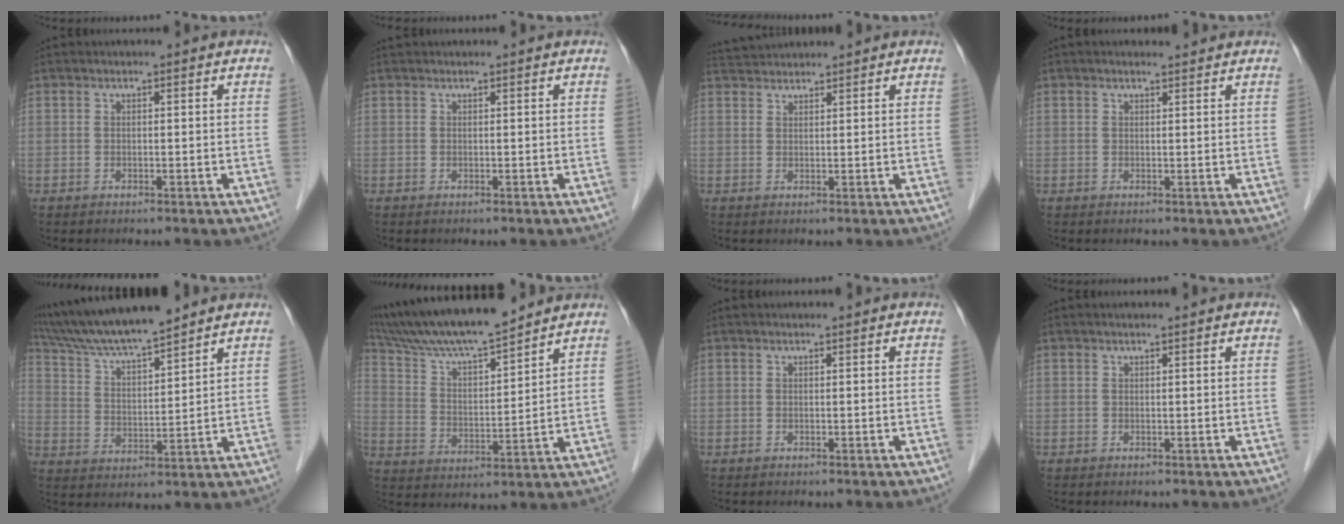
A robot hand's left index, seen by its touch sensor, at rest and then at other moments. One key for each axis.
{"total": 1.5, "fx": 1.4, "fy": 0.1, "fz": 0.6, "tx": -0.006, "ty": 0.026, "tz": 0.024}
{"total": 3.6, "fx": 3.6, "fy": 0.1, "fz": 0.3, "tx": -0.011, "ty": 0.027, "tz": 0.070}
{"total": 1.7, "fx": 1.5, "fy": 0.4, "fz": 0.7, "tx": -0.015, "ty": 0.009, "tz": 0.022}
{"total": 12.6, "fx": 11.3, "fy": 0.4, "fz": 5.6, "tx": -0.104, "ty": 0.017, "tz": 0.206}
{"total": 14.6, "fx": 13.0, "fy": 0.9, "fz": 6.6, "tx": -0.125, "ty": 0.011, "tz": 0.233}
{"total": 0.8, "fx": 0.8, "fy": 0.0, "fz": 0.3, "tx": -0.004, "ty": 0.017, "tz": 0.014}
{"total": 1.0, "fx": 0.8, "fy": -0.1, "fz": 0.5, "tx": -0.008, "ty": 0.006, "tz": 0.014}